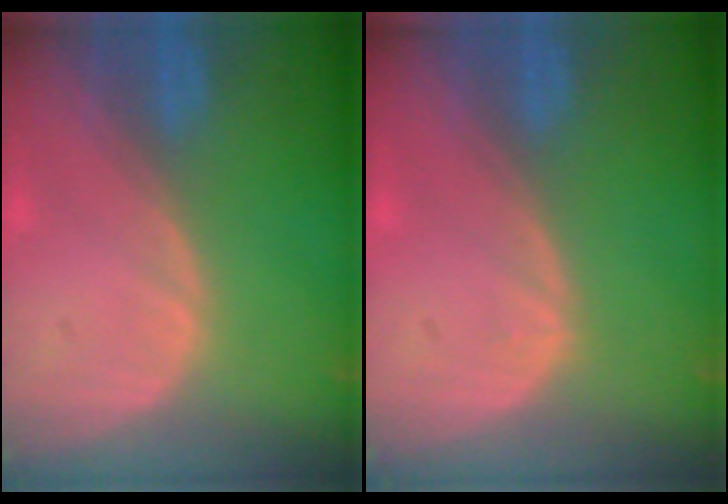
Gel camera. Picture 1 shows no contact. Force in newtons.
{"total": 0.5, "press": 0.2, "slide": 0.5}